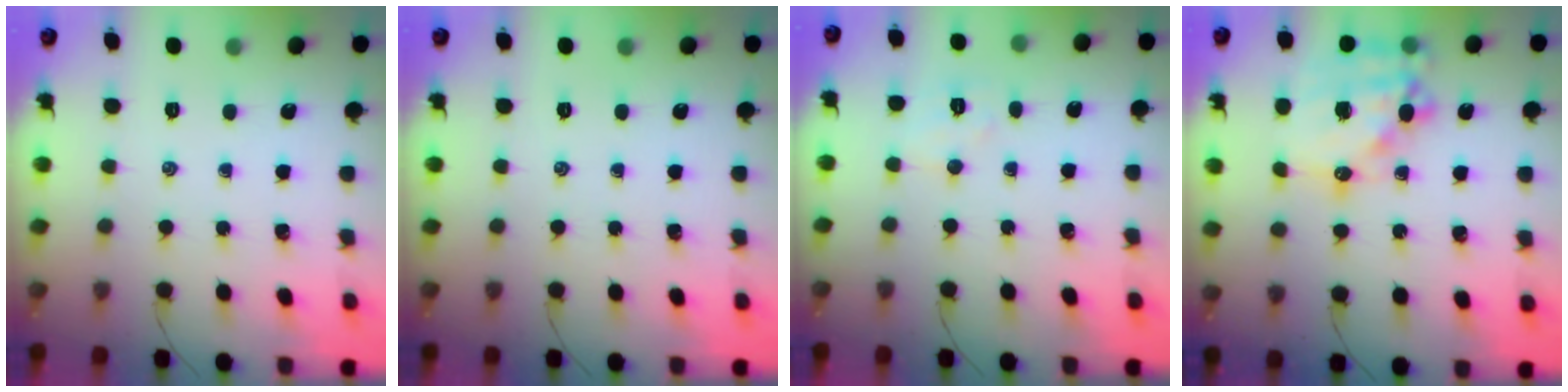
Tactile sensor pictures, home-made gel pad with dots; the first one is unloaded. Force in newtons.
{"total": 0.0}
{"total": 6.2, "press": 6.1, "slide": 1.3}
{"total": 17.8, "press": 17.4, "slide": 3.9}